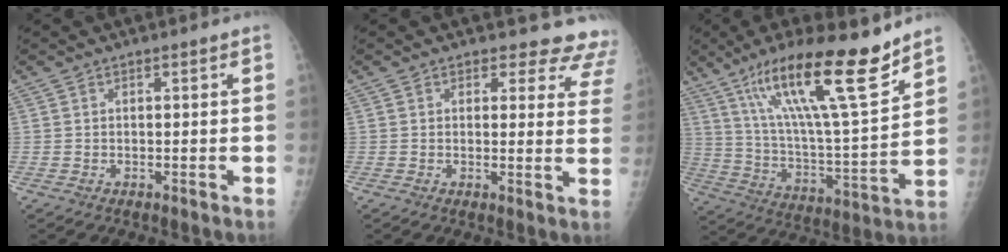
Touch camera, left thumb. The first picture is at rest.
{"total": 10.2, "force": [9.3, 4.0, 0.8], "torque": [0.049, -0.061, 0.066]}
{"total": 22.5, "force": [14.8, 3.2, 16.6], "torque": [-0.263, -0.062, 0.256]}